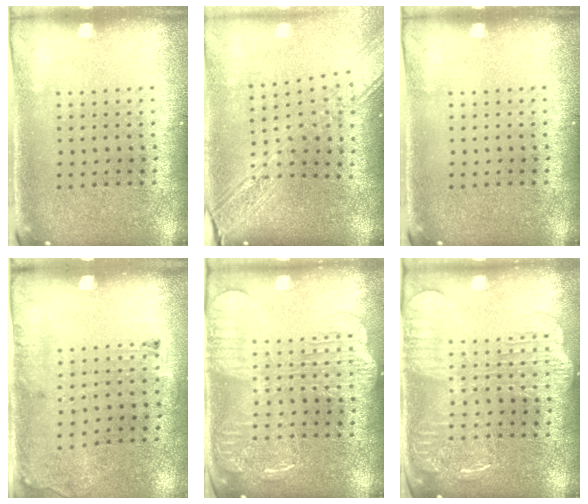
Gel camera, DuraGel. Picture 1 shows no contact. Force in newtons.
{"total": 2.9, "press": 2.3, "slide": 1.9}
{"total": 0.0}
{"total": 1.9, "press": 1.3, "slide": 1.4}
{"total": 2.2, "press": 2.1, "slide": 0.4}
{"total": 2.0, "press": 2.0, "slide": 0.4}